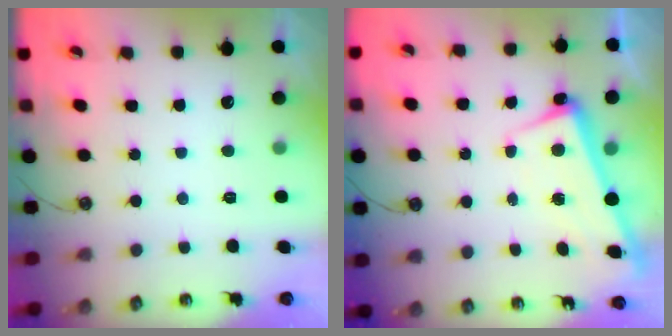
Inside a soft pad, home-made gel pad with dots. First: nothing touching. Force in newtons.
{"total": 2.3, "press": 2.2, "slide": 0.8}